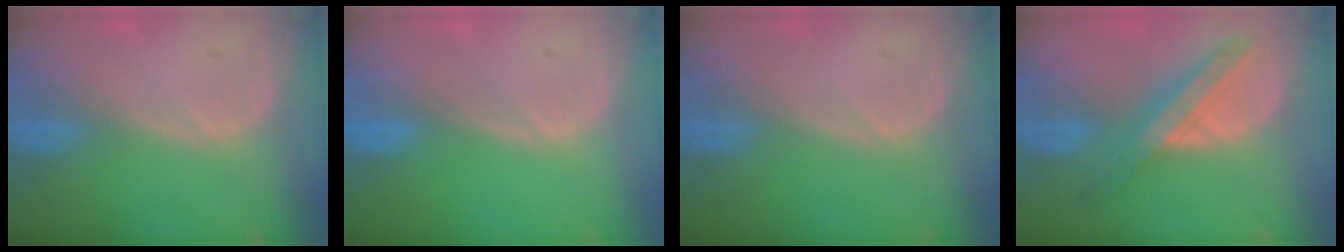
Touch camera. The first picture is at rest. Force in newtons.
{"total": 0.0}
{"total": 0.0}
{"total": 6.6, "press": 6.5, "slide": 1.2}